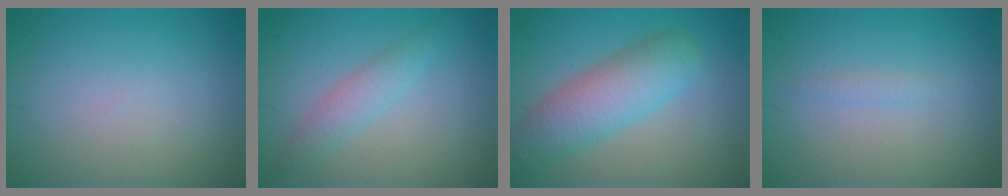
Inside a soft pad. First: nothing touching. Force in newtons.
{"total": 2.2, "press": 2.2, "slide": 0.1}
{"total": 6.0, "press": 6.0, "slide": 0.2}
{"total": 0.8, "press": 0.8, "slide": 0.1}